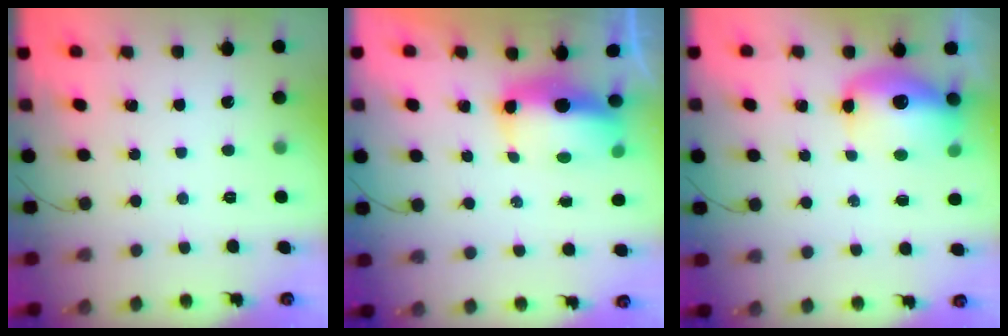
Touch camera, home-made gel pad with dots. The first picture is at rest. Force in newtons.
{"total": 15.0, "press": 10.8, "slide": 10.3}
{"total": 12.0, "press": 11.7, "slide": 2.7}